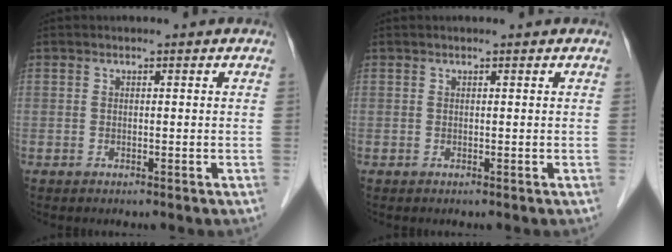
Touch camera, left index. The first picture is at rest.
{"total": 0.0}